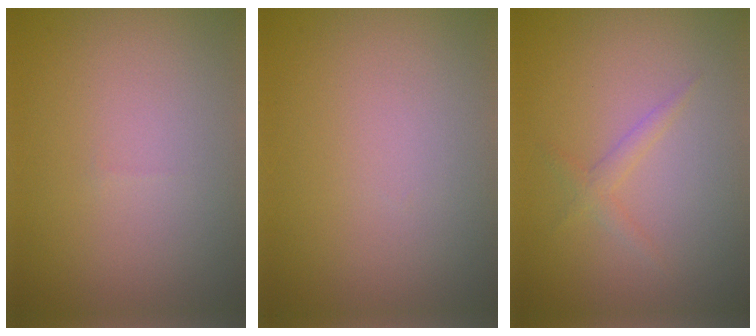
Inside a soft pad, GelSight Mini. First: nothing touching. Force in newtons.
{"total": 0.0}
{"total": 1.3, "press": 1.2, "slide": 0.1}